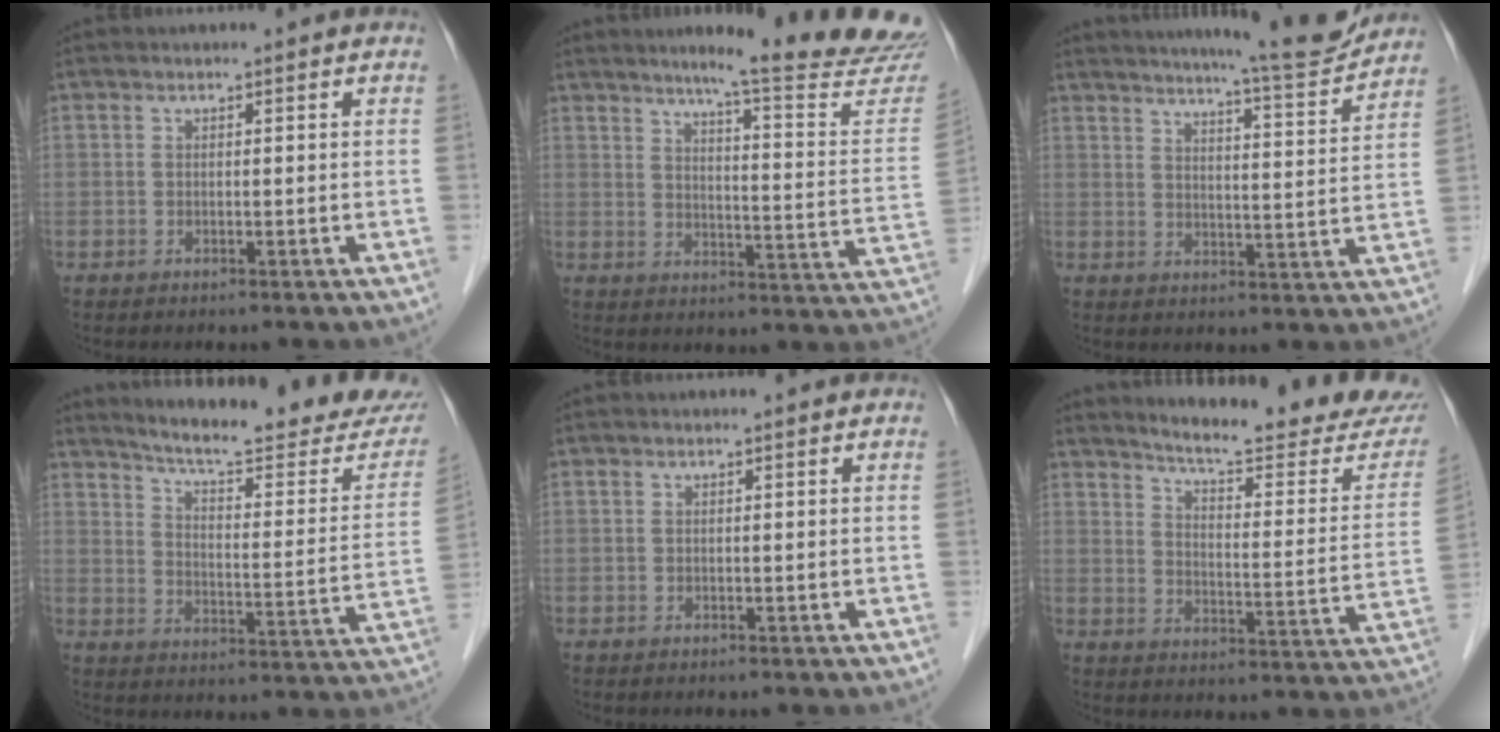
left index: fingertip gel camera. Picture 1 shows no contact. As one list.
[{"total": 20.7, "force": [18.5, -0.4, 9.2], "torque": [-0.116, -0.095, 0.220]}, {"total": 13.2, "force": [12.2, 0.0, 4.9], "torque": [-0.072, -0.017, 0.157]}, {"total": 23.1, "force": [21.2, 1.8, 9.0], "torque": [-0.127, -0.074, 0.268]}, {"total": 0.0}, {"total": 21.2, "force": [19.8, 1.3, 7.3], "torque": [-0.097, -0.088, 0.243]}]